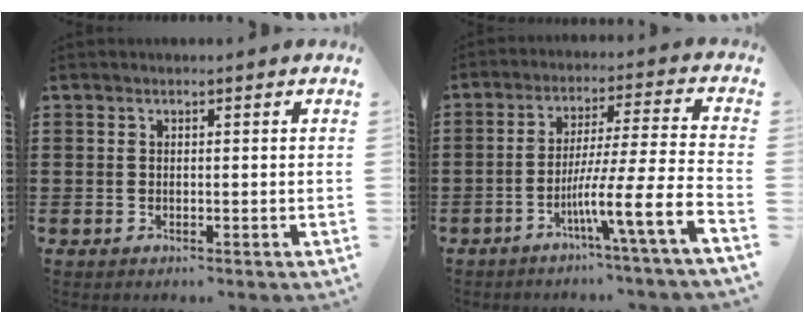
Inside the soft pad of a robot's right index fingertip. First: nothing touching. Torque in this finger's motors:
{"motor_torque": [2.14, 0.00, 0.32, 0.21]}